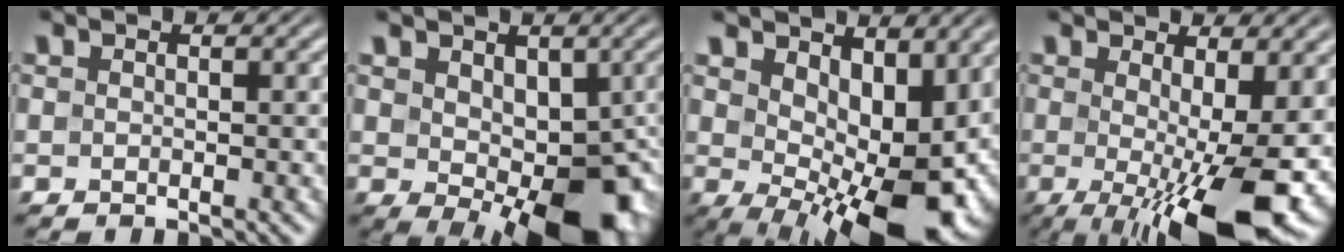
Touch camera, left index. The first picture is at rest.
{"total": 10.8, "force": [-2.1, 6.0, 8.8], "torque": [-0.118, -0.022, -0.022]}
{"total": 13.2, "force": [1.5, 6.9, 11.2], "torque": [-0.149, -0.025, 0.046]}
{"total": 11.8, "force": [-1.8, 3.1, 11.2], "torque": [-0.157, -0.016, -0.018]}